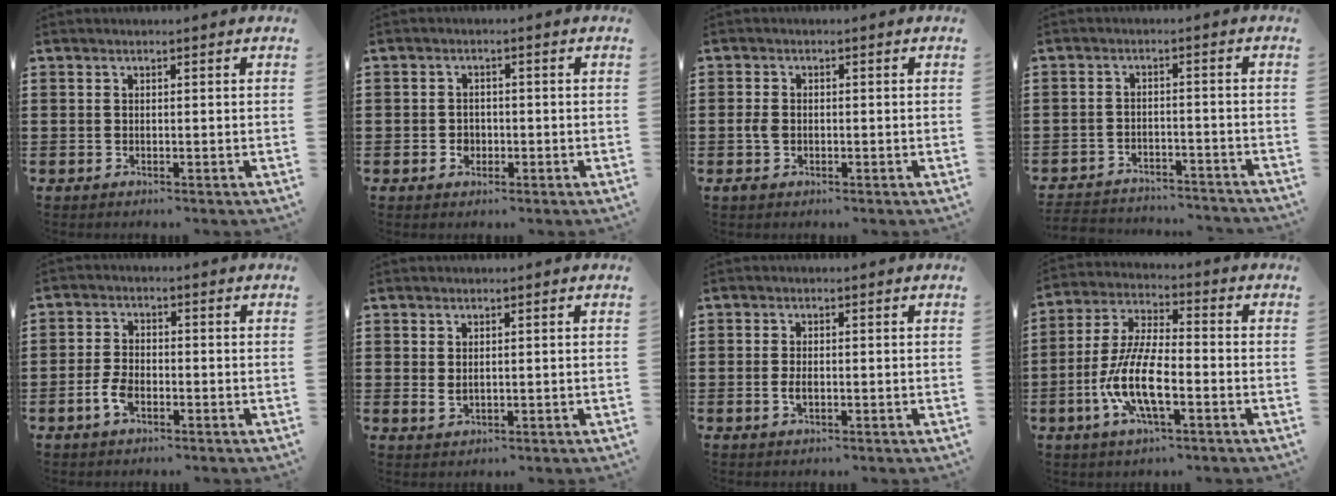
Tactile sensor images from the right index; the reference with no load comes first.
{"total": 1.7, "force": [-0.7, 1.4, 0.8], "torque": [-0.020, -0.002, -0.014]}
{"total": 2.0, "force": [-0.5, 1.3, 1.4], "torque": [-0.038, -0.004, -0.010]}
{"total": 3.5, "force": [-3.5, 0.3, 0.1], "torque": [-0.008, 0.000, -0.075]}
{"total": 3.8, "force": [-1.5, 1.8, 2.9], "torque": [-0.073, -0.007, -0.032]}
{"total": 1.3, "force": [0.6, 0.7, 0.9], "torque": [-0.018, 0.004, 0.011]}
{"total": 1.7, "force": [-0.2, 0.8, 1.5], "torque": [-0.034, -0.002, -0.006]}
{"total": 10.4, "force": [-3.5, 3.3, 9.2], "torque": [-0.209, -0.011, -0.071]}